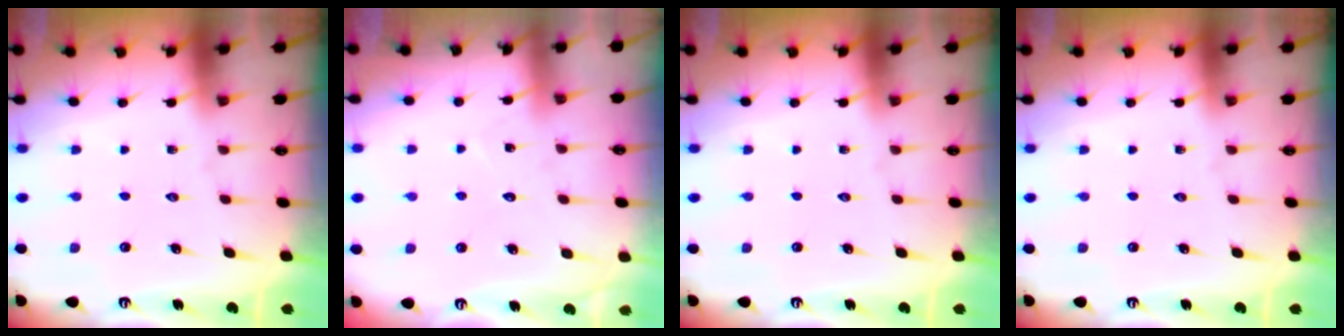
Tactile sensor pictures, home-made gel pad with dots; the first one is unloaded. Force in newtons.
{"total": 6.8, "press": 6.8, "slide": 0.6}
{"total": 0.0}
{"total": 0.0}